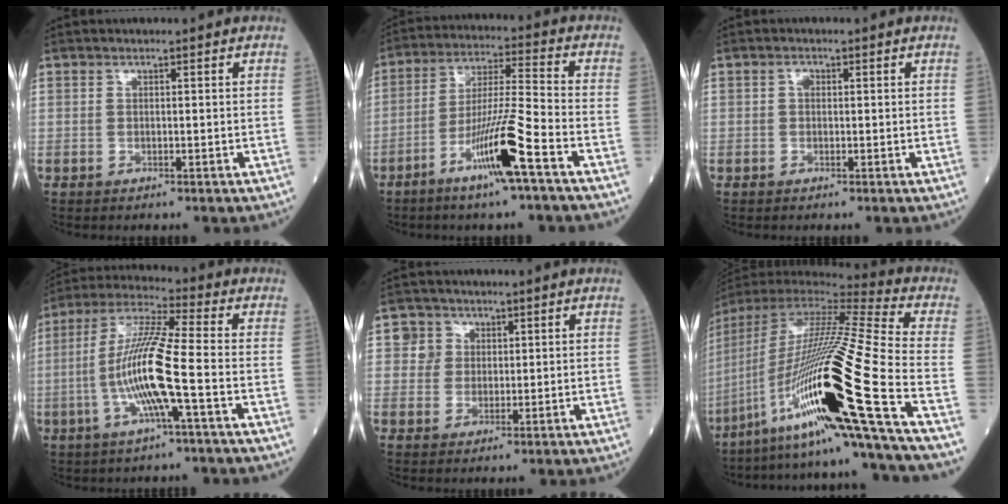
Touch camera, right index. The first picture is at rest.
{"total": 11.6, "force": [-6.0, -0.8, 9.9], "torque": [-0.187, -0.010, -0.113]}
{"total": 1.0, "force": [0.2, 0.7, 0.7], "torque": [-0.011, 0.003, 0.001]}
{"total": 12.5, "force": [-2.8, 0.1, 12.2], "torque": [-0.246, 0.000, -0.063]}
{"total": 3.8, "force": [1.3, 3.6, 0.1], "torque": [0.005, 0.009, 0.023]}
{"total": 29.3, "force": [-11.6, -0.5, 26.9], "torque": [-0.489, -0.045, -0.214]}